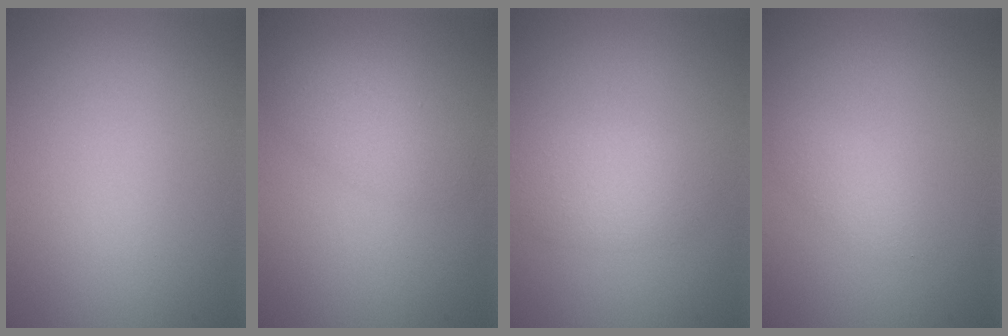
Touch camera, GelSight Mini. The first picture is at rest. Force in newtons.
{"total": 2.4, "press": 2.4, "slide": 0.2}
{"total": 2.7, "press": 2.7, "slide": 0.1}
{"total": 1.2, "press": 1.2, "slide": 0.0}